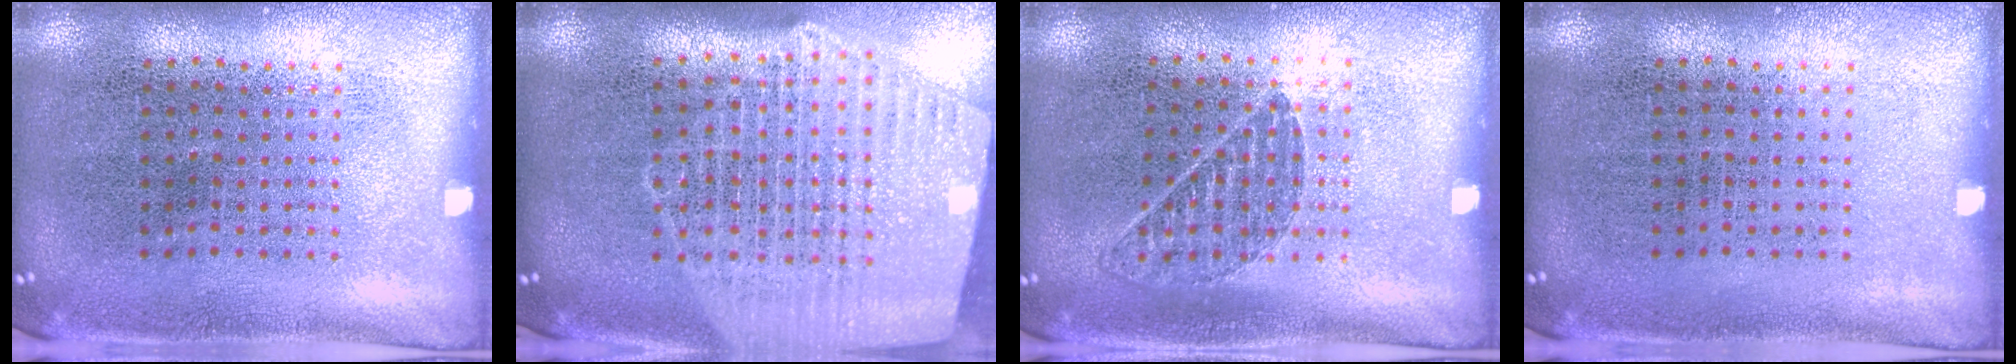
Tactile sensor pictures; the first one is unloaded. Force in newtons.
{"total": 2.6, "press": 2.2, "slide": 1.3}
{"total": 0.8, "press": 0.8, "slide": 0.1}
{"total": 0.0}